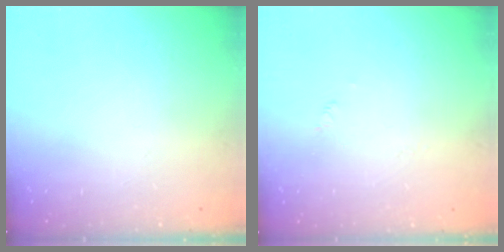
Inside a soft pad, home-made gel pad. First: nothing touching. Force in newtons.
{"total": 1.7, "press": 1.6, "slide": 0.4}